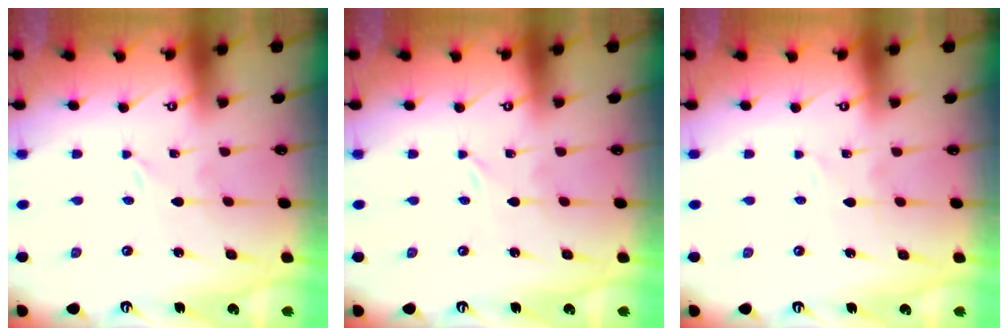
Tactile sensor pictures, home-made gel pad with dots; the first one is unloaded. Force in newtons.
{"total": 0.0}
{"total": 0.8, "press": 0.8, "slide": 0.1}